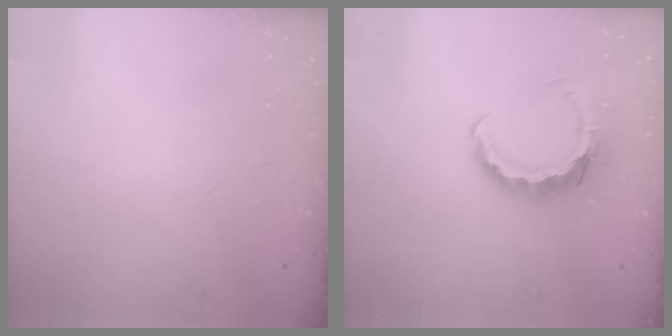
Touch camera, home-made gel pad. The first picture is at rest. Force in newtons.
{"total": 8.8, "press": 8.7, "slide": 1.3}